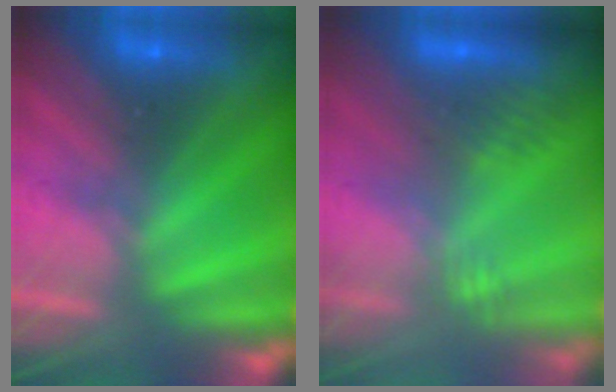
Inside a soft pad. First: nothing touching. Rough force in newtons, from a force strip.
{"total": 2.7}